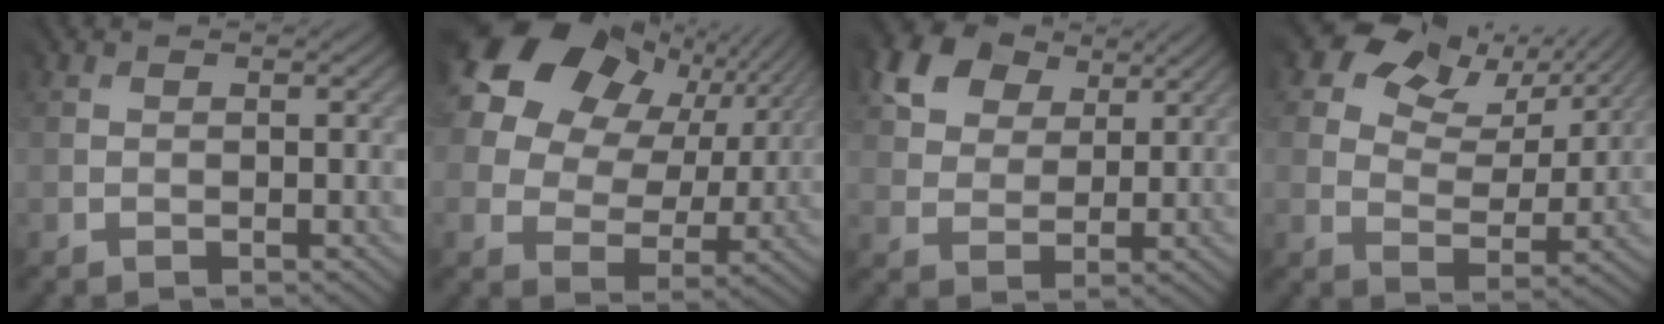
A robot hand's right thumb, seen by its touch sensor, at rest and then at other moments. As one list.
[{"total": 20.2, "force": [9.9, 14.5, 10.1], "torque": [-0.258, 0.073, 0.175]}, {"total": 9.2, "force": [6.1, 5.9, 3.5], "torque": [-0.106, 0.025, 0.103]}, {"total": 10.4, "force": [7.1, 6.0, 4.7], "torque": [-0.074, 0.006, 0.099]}]